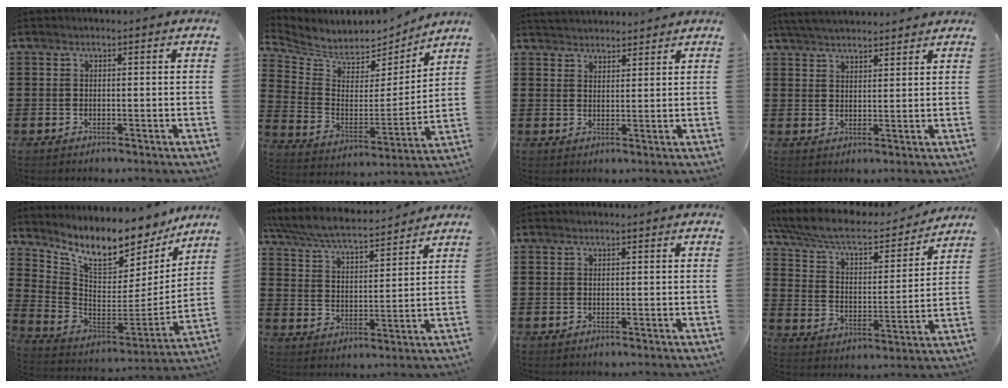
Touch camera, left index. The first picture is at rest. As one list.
[{"total": 5.3, "force": [4.8, 2.2, 0.1], "torque": [-0.041, -0.043, 0.080]}, {"total": 2.6, "force": [2.5, 0.3, -0.3], "torque": [-0.003, -0.003, 0.049]}, {"total": 3.9, "force": [3.9, 0.1, 0.7], "torque": [-0.026, -0.009, 0.072]}, {"total": 10.2, "force": [8.5, 3.1, 4.7], "torque": [-0.120, -0.068, 0.145]}, {"total": 6.2, "force": [5.8, 0.3, 2.2], "torque": [-0.069, -0.036, 0.098]}, {"total": 0.0}, {"total": 8.2, "force": [7.1, 1.8, 3.6], "torque": [-0.101, -0.044, 0.122]}]